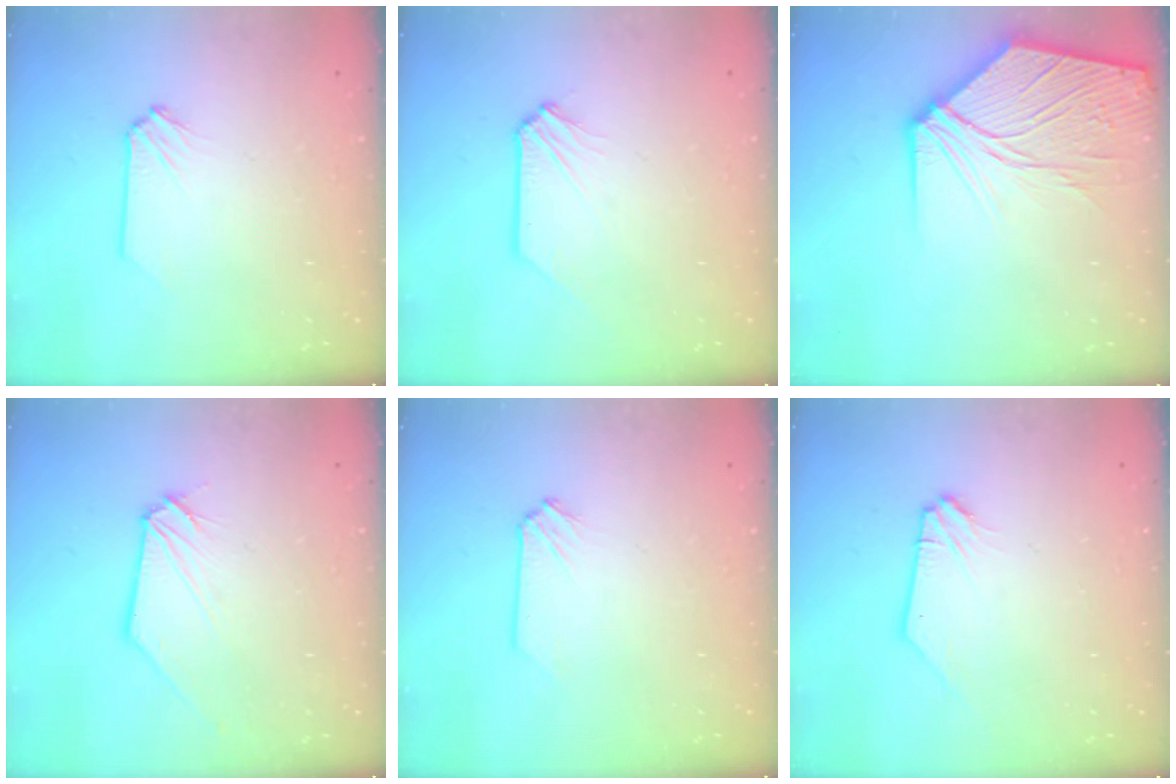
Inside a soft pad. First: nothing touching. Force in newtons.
{"total": 0.0}
{"total": 12.6, "press": 12.5, "slide": 1.5}
{"total": 0.8, "press": 0.8, "slide": 0.1}
{"total": 0.0}
{"total": 0.8, "press": 0.7, "slide": 0.1}